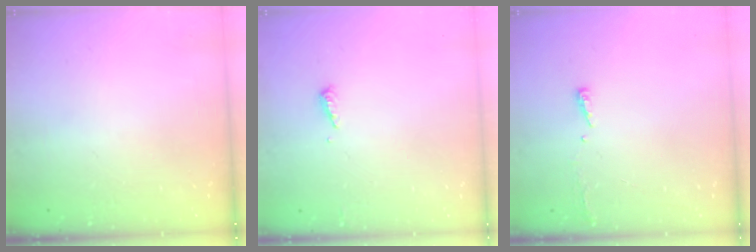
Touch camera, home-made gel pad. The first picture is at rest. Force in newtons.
{"total": 5.1, "press": 5.1, "slide": 0.5}
{"total": 3.2, "press": 3.2, "slide": 0.6}